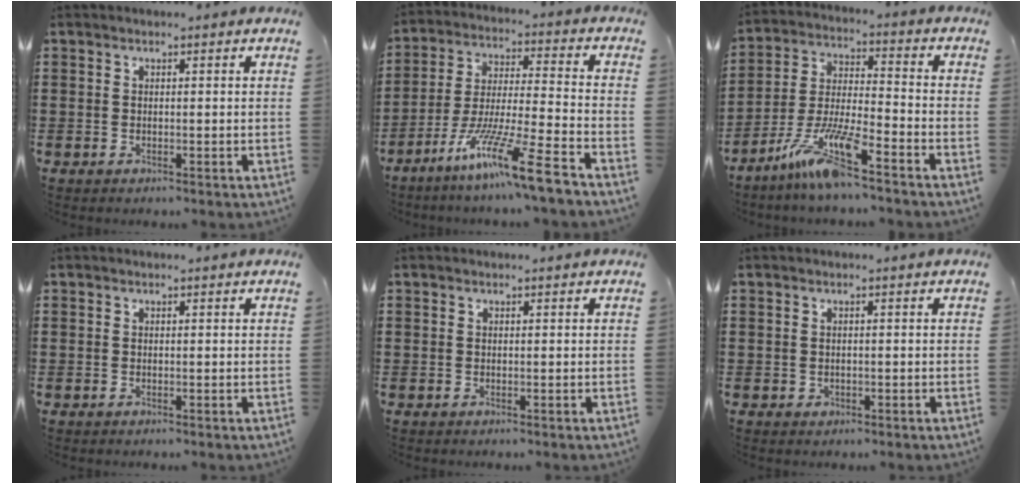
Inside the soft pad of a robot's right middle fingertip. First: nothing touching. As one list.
[{"total": 11.9, "force": [-8.9, -0.3, 7.9], "torque": [-0.150, 0.002, -0.173]}, {"total": 10.3, "force": [-7.6, 0.8, 7.0], "torque": [-0.153, -0.005, -0.151]}, {"total": 0.0}, {"total": 0.0}, {"total": 0.5, "force": [0.0, 0.5, 0.2], "torque": [-0.007, 0.003, -0.002]}]